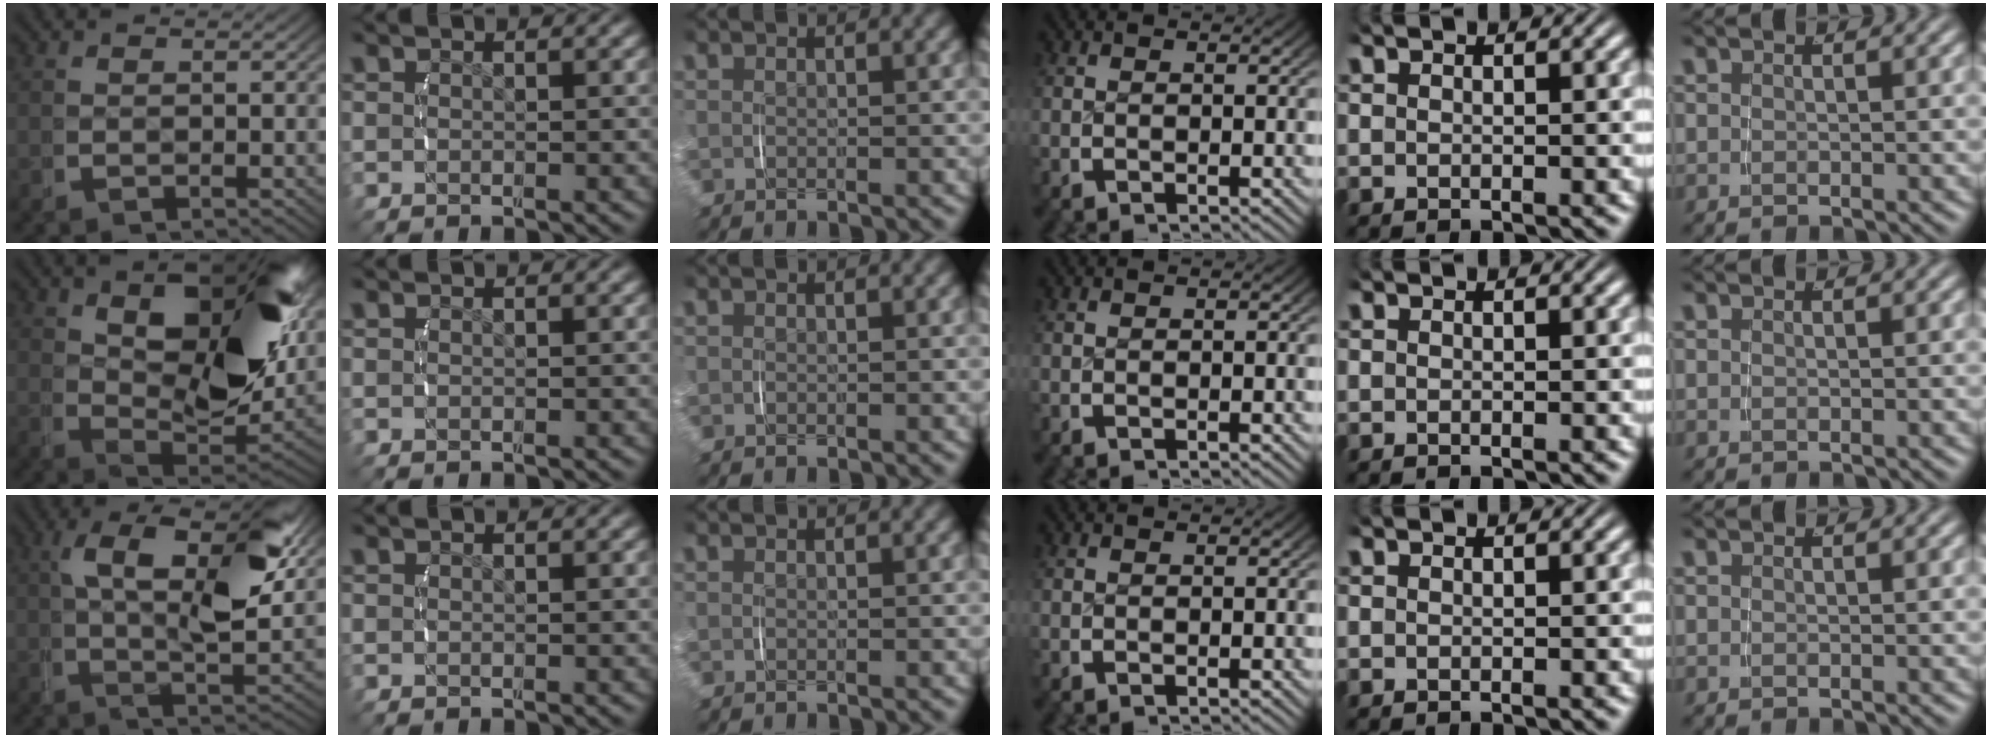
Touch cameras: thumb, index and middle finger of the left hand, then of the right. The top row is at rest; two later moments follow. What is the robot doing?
{"motion": "lift_and_place", "object": "jar lid"}